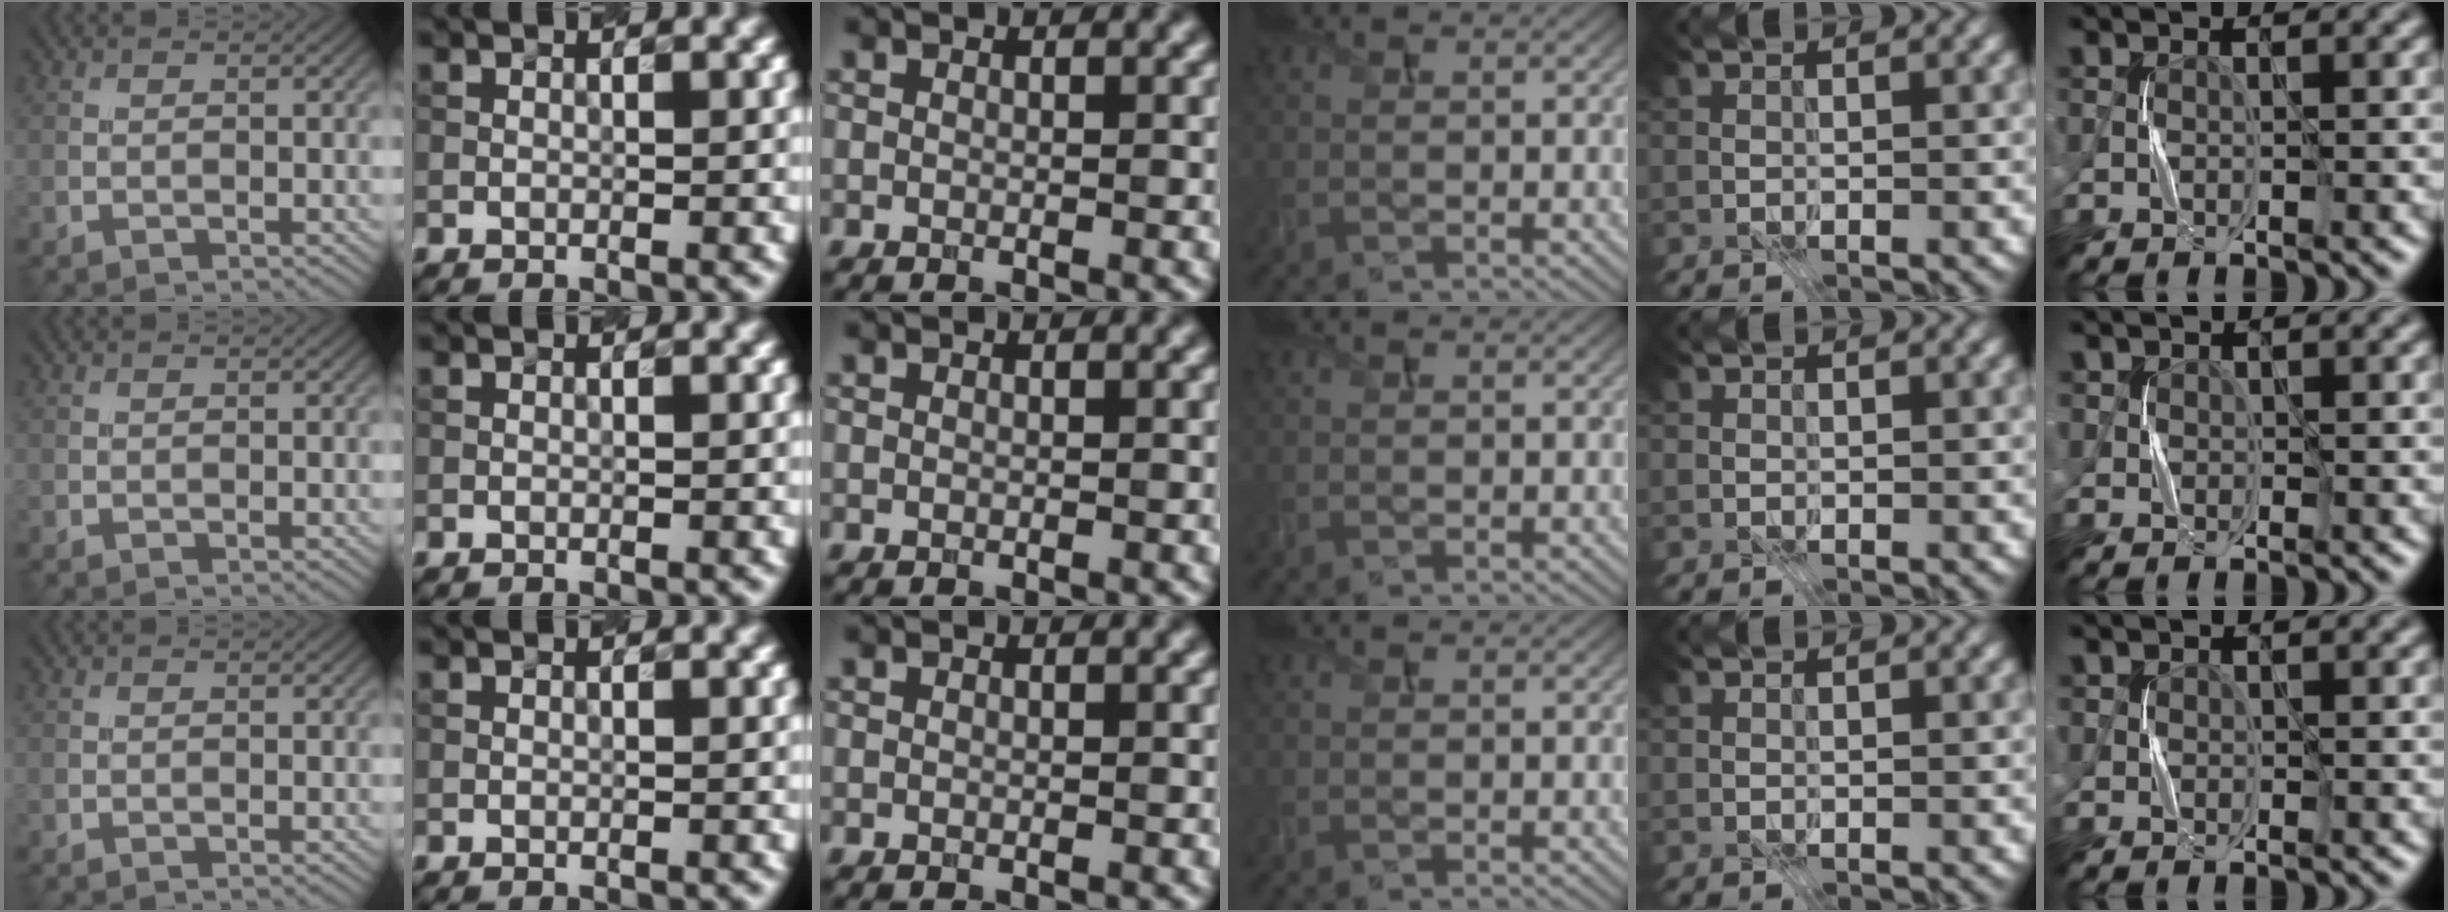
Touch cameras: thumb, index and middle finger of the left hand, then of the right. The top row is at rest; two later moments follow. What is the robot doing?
{"motion": "press", "object": "stapler"}